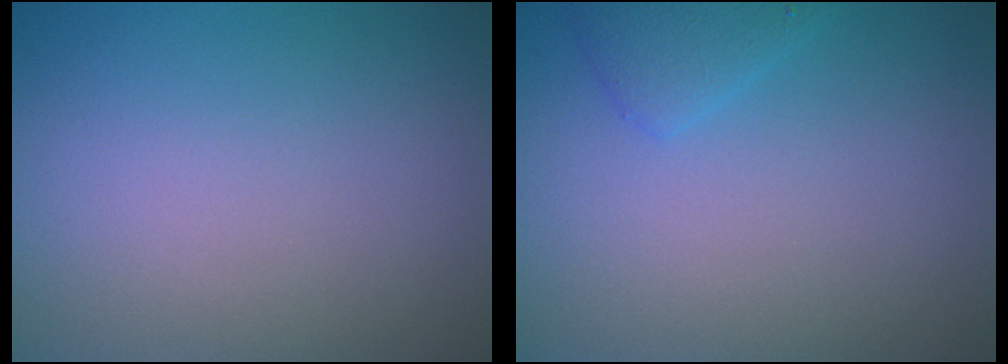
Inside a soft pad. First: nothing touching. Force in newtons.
{"total": 1.5, "press": 1.5, "slide": 0.2}